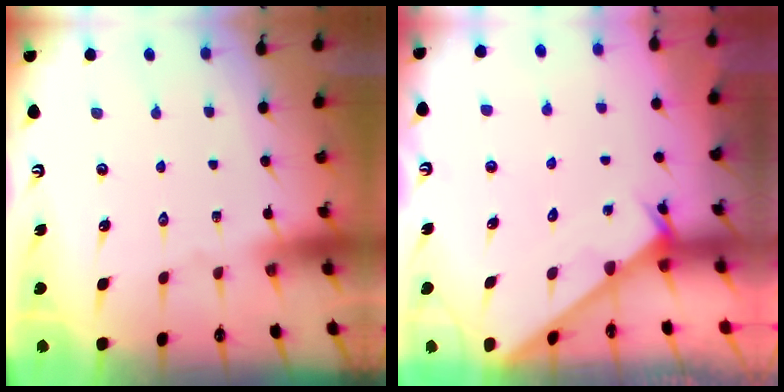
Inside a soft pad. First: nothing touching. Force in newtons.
{"total": 3.0, "press": 3.0, "slide": 0.4}